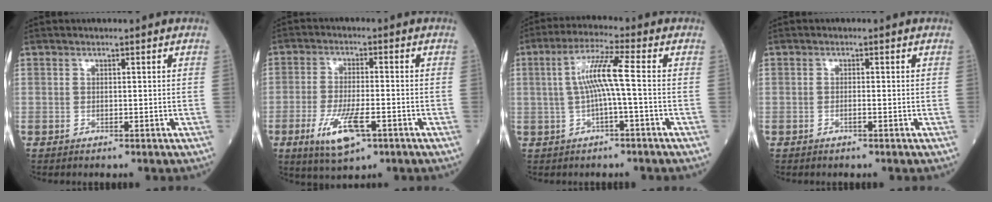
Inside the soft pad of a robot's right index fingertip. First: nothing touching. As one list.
[{"total": 8.5, "force": [-3.6, 2.2, 7.3], "torque": [-0.146, -0.016, -0.058]}, {"total": 6.8, "force": [0.0, -0.2, 6.8], "torque": [-0.133, 0.019, -0.001]}, {"total": 0.7, "force": [-0.4, 0.0, 0.6], "torque": [-0.009, 0.001, -0.008]}]